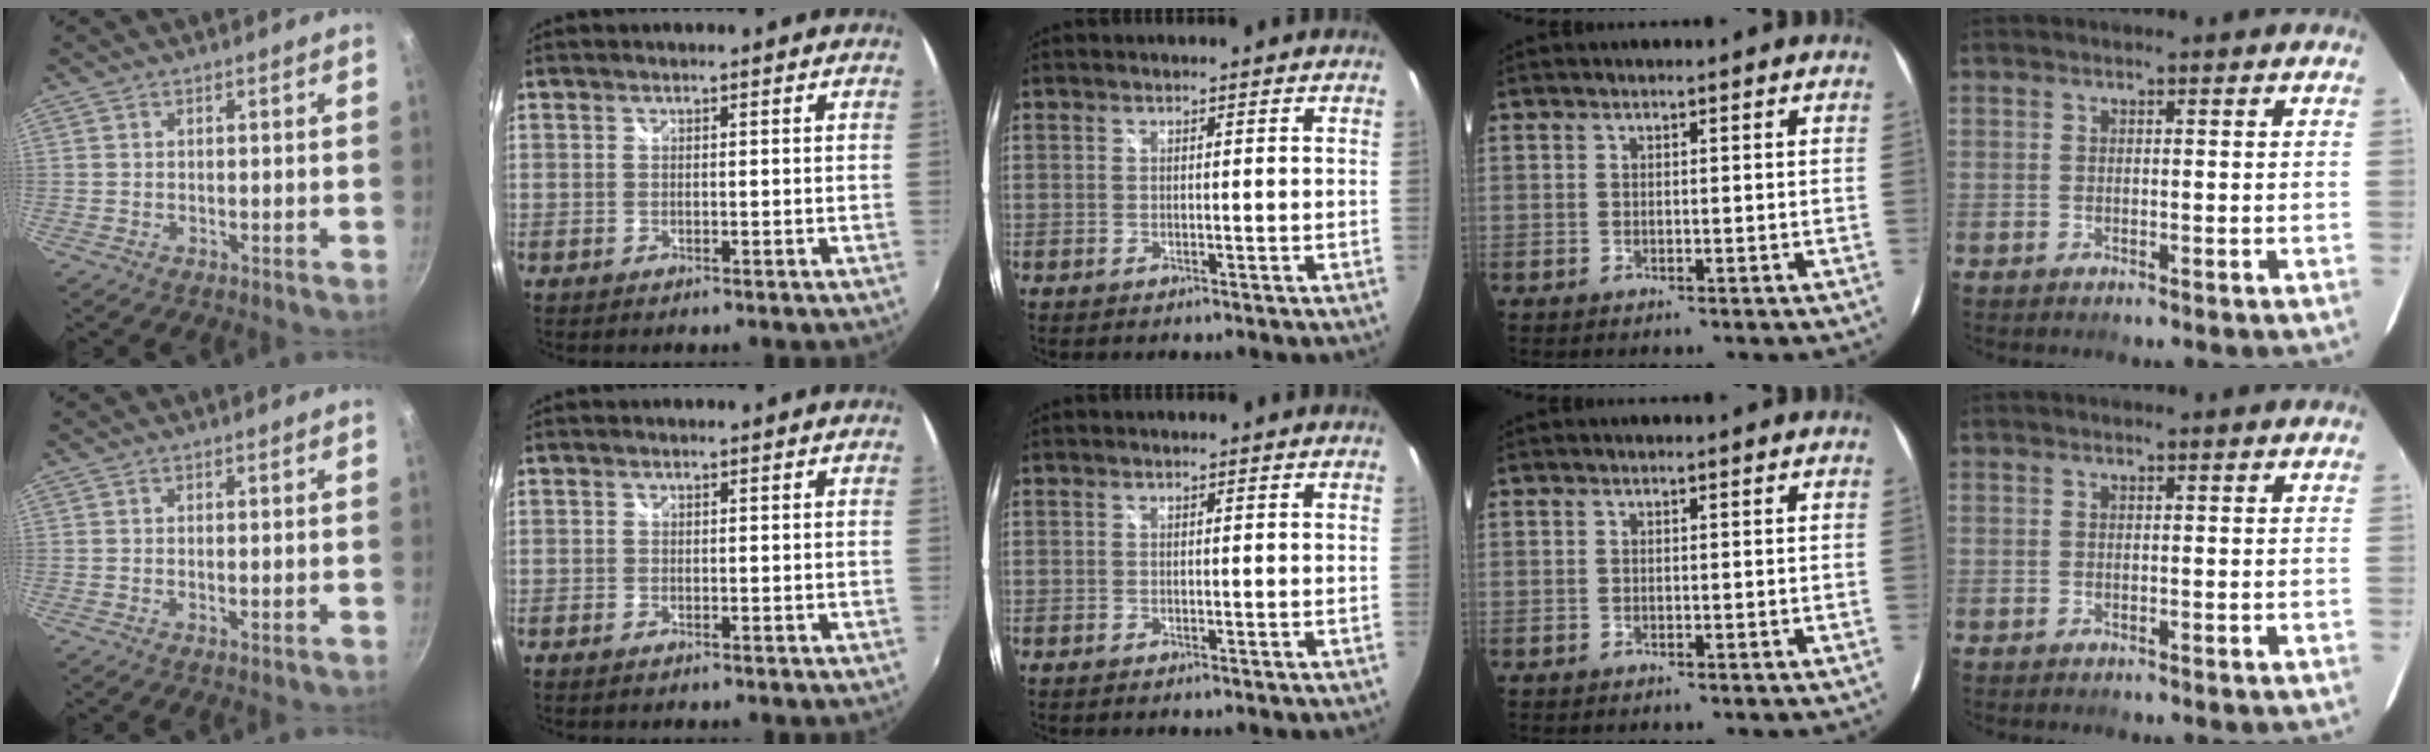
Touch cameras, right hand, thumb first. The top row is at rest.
{"thumb": {"total": 0.8, "force": [-0.1, 0.2, 0.7], "torque": [-0.014, -0.003, -0.002]}, "index": {"total": 0.9, "force": [-0.8, 0.3, 0.2], "torque": [-0.006, -0.005, -0.018]}}